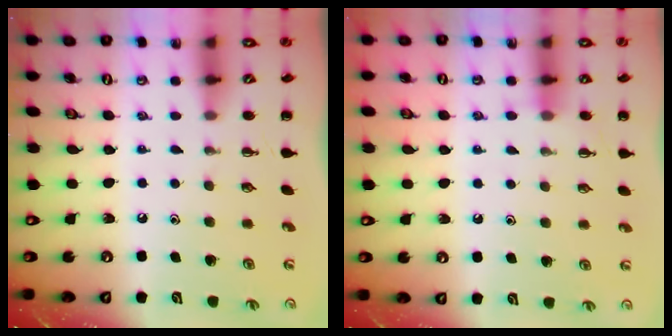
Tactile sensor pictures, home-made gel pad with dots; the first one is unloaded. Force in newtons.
{"total": 5.5, "press": 5.3, "slide": 1.5}